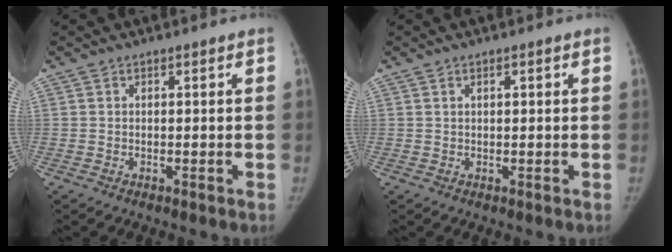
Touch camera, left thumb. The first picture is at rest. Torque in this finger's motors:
{"motor_torque": [-0.30, 0.09, -0.10, 0.13, 0.02]}